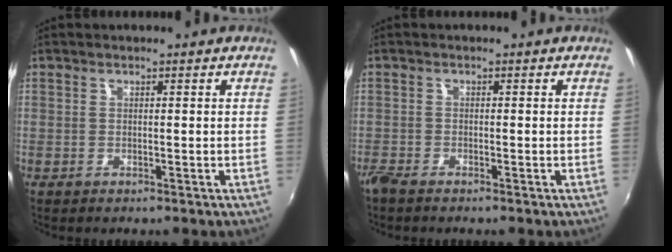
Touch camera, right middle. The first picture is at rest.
{"total": 1.9, "force": [-1.7, 0.1, 0.8], "torque": [-0.022, -0.008, -0.037]}